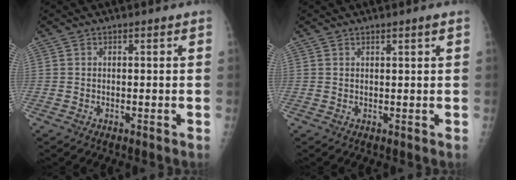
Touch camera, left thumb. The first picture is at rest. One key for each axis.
{"total": 1.1, "fx": 0.8, "fy": -0.1, "fz": 0.7, "tx": -0.009, "ty": -0.005, "tz": 0.013}